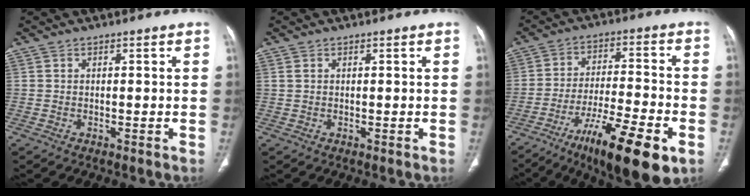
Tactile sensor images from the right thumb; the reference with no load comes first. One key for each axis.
{"total": 0.8, "fx": 0.4, "fy": 0.5, "fz": 0.5, "tx": -0.013, "ty": 0.010, "tz": 0.012}
{"total": 17.4, "fx": -9.0, "fy": 4.3, "fz": 14.2, "tx": -0.231, "ty": 0.035, "tz": -0.141}